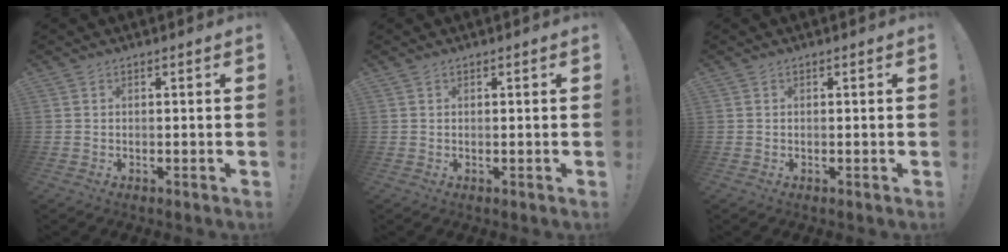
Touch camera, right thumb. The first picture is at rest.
{"total": 0.5, "force": [0.5, -0.1, 0.0], "torque": [0.006, -0.004, 0.009]}
{"total": 0.0}